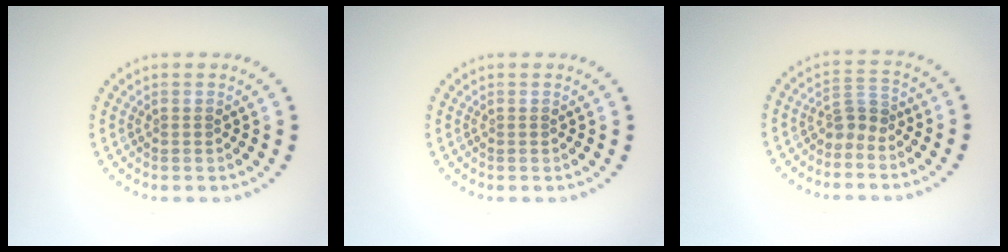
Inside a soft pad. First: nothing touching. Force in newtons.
{"total": 0.0}
{"total": 1.8, "press": 1.4, "slide": 1.2}